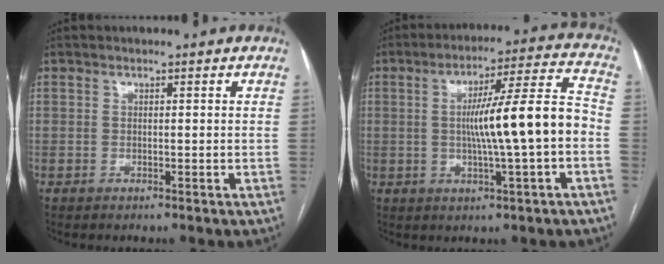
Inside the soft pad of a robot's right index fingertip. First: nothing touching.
{"total": 12.9, "force": [-1.3, 0.0, 12.9], "torque": [-0.204, 0.015, -0.023]}